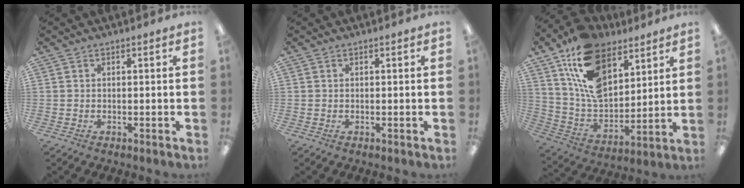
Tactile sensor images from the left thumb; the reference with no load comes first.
{"total": 0.0}
{"total": 18.9, "force": [10.6, 11.3, 10.9], "torque": [-0.218, -0.048, 0.198]}